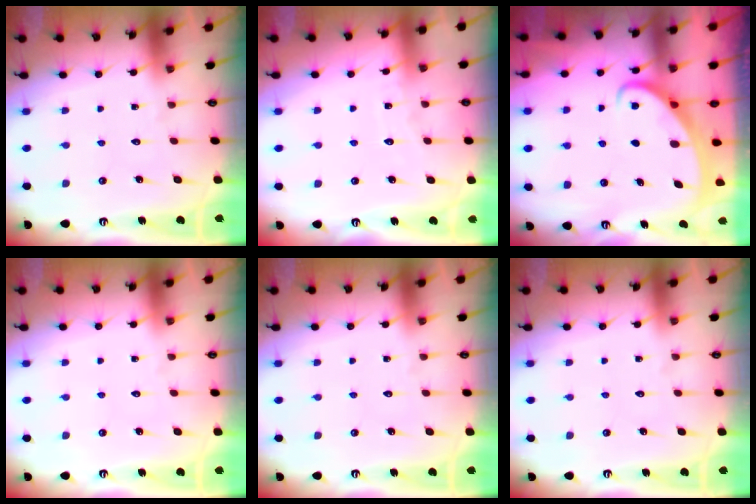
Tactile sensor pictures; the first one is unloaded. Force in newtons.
{"total": 3.0, "press": 3.0, "slide": 0.4}
{"total": 2.5, "press": 2.5, "slide": 0.3}
{"total": 0.0}
{"total": 0.0}
{"total": 0.0}